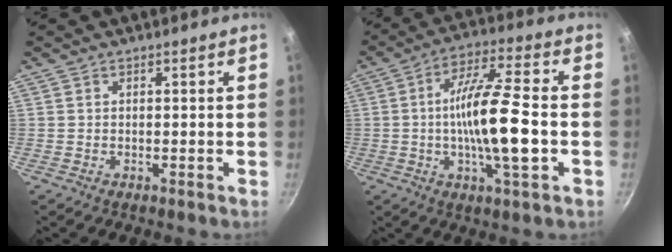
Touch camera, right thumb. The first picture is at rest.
{"total": 14.7, "force": [-1.9, 2.9, 14.3], "torque": [-0.256, 0.020, -0.043]}